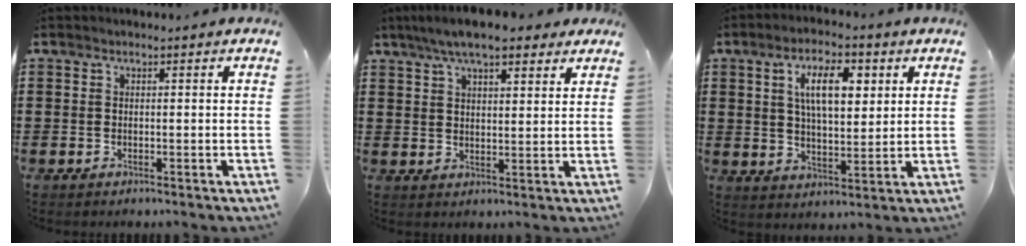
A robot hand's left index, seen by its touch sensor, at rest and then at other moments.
{"total": 7.4, "force": [5.9, 1.8, 4.1], "torque": [-0.093, -0.001, 0.107]}
{"total": 8.8, "force": [3.5, 3.6, 7.3], "torque": [-0.127, 0.005, 0.054]}